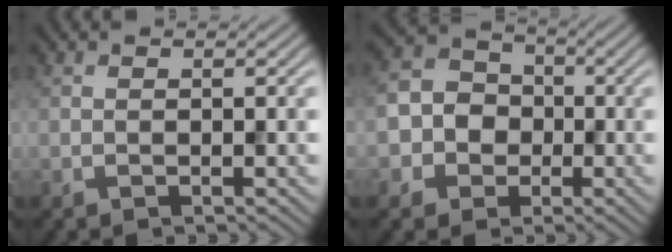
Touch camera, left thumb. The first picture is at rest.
{"total": 6.4, "force": [-1.3, 5.7, 2.7], "torque": [-0.057, -0.001, -0.051]}